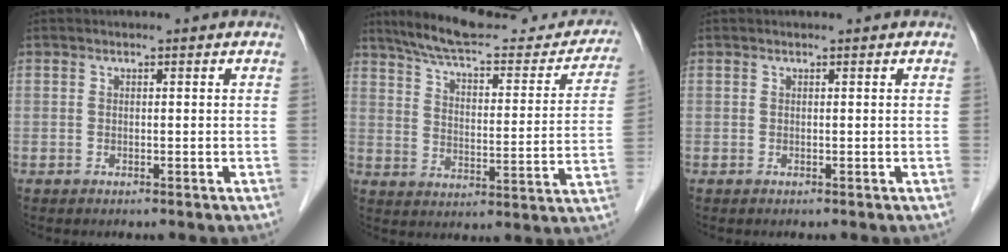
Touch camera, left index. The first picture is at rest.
{"total": 22.7, "force": [20.1, 5.1, 9.3], "torque": [-0.132, -0.007, 0.263]}
{"total": 0.0}